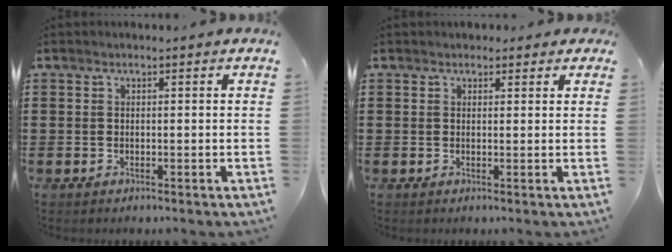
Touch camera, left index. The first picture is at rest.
{"total": 1.5, "force": [1.2, 0.9, 0.4], "torque": [-0.003, 0.003, 0.021]}